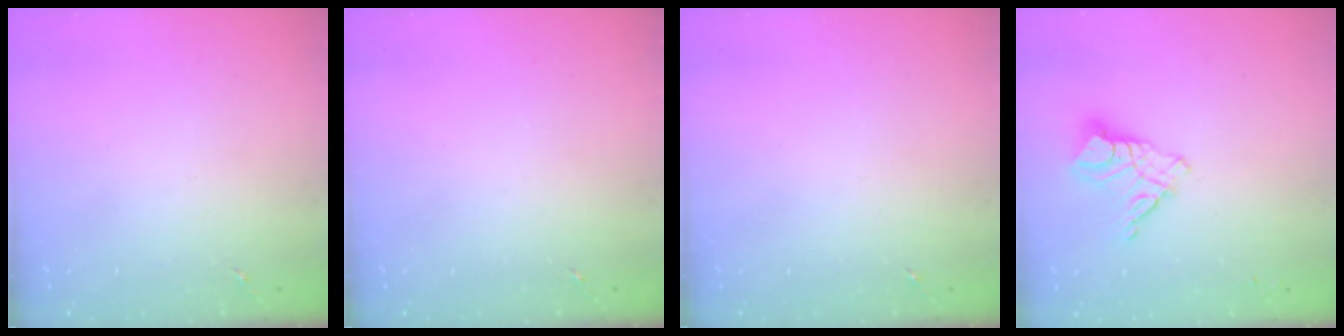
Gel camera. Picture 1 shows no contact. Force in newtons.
{"total": 0.0}
{"total": 0.0}
{"total": 9.7, "press": 9.7, "slide": 1.1}